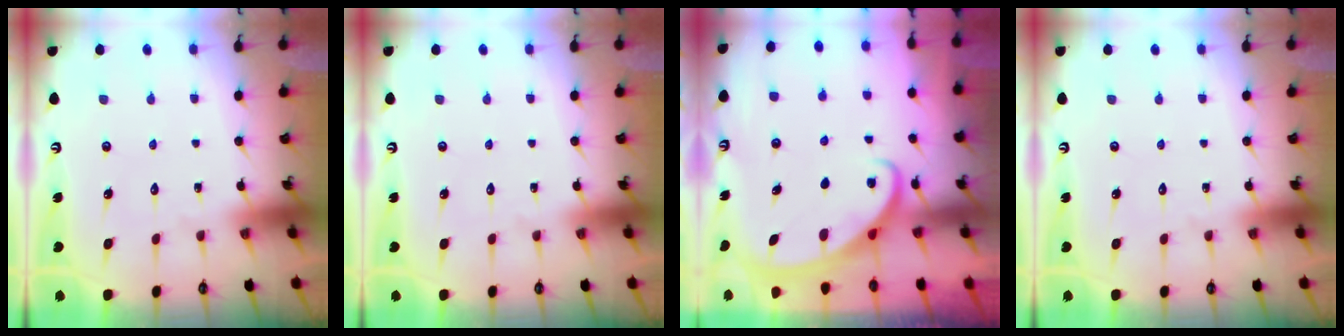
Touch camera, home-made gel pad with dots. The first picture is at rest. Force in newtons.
{"total": 0.0}
{"total": 2.5, "press": 2.5, "slide": 0.3}
{"total": 0.0}